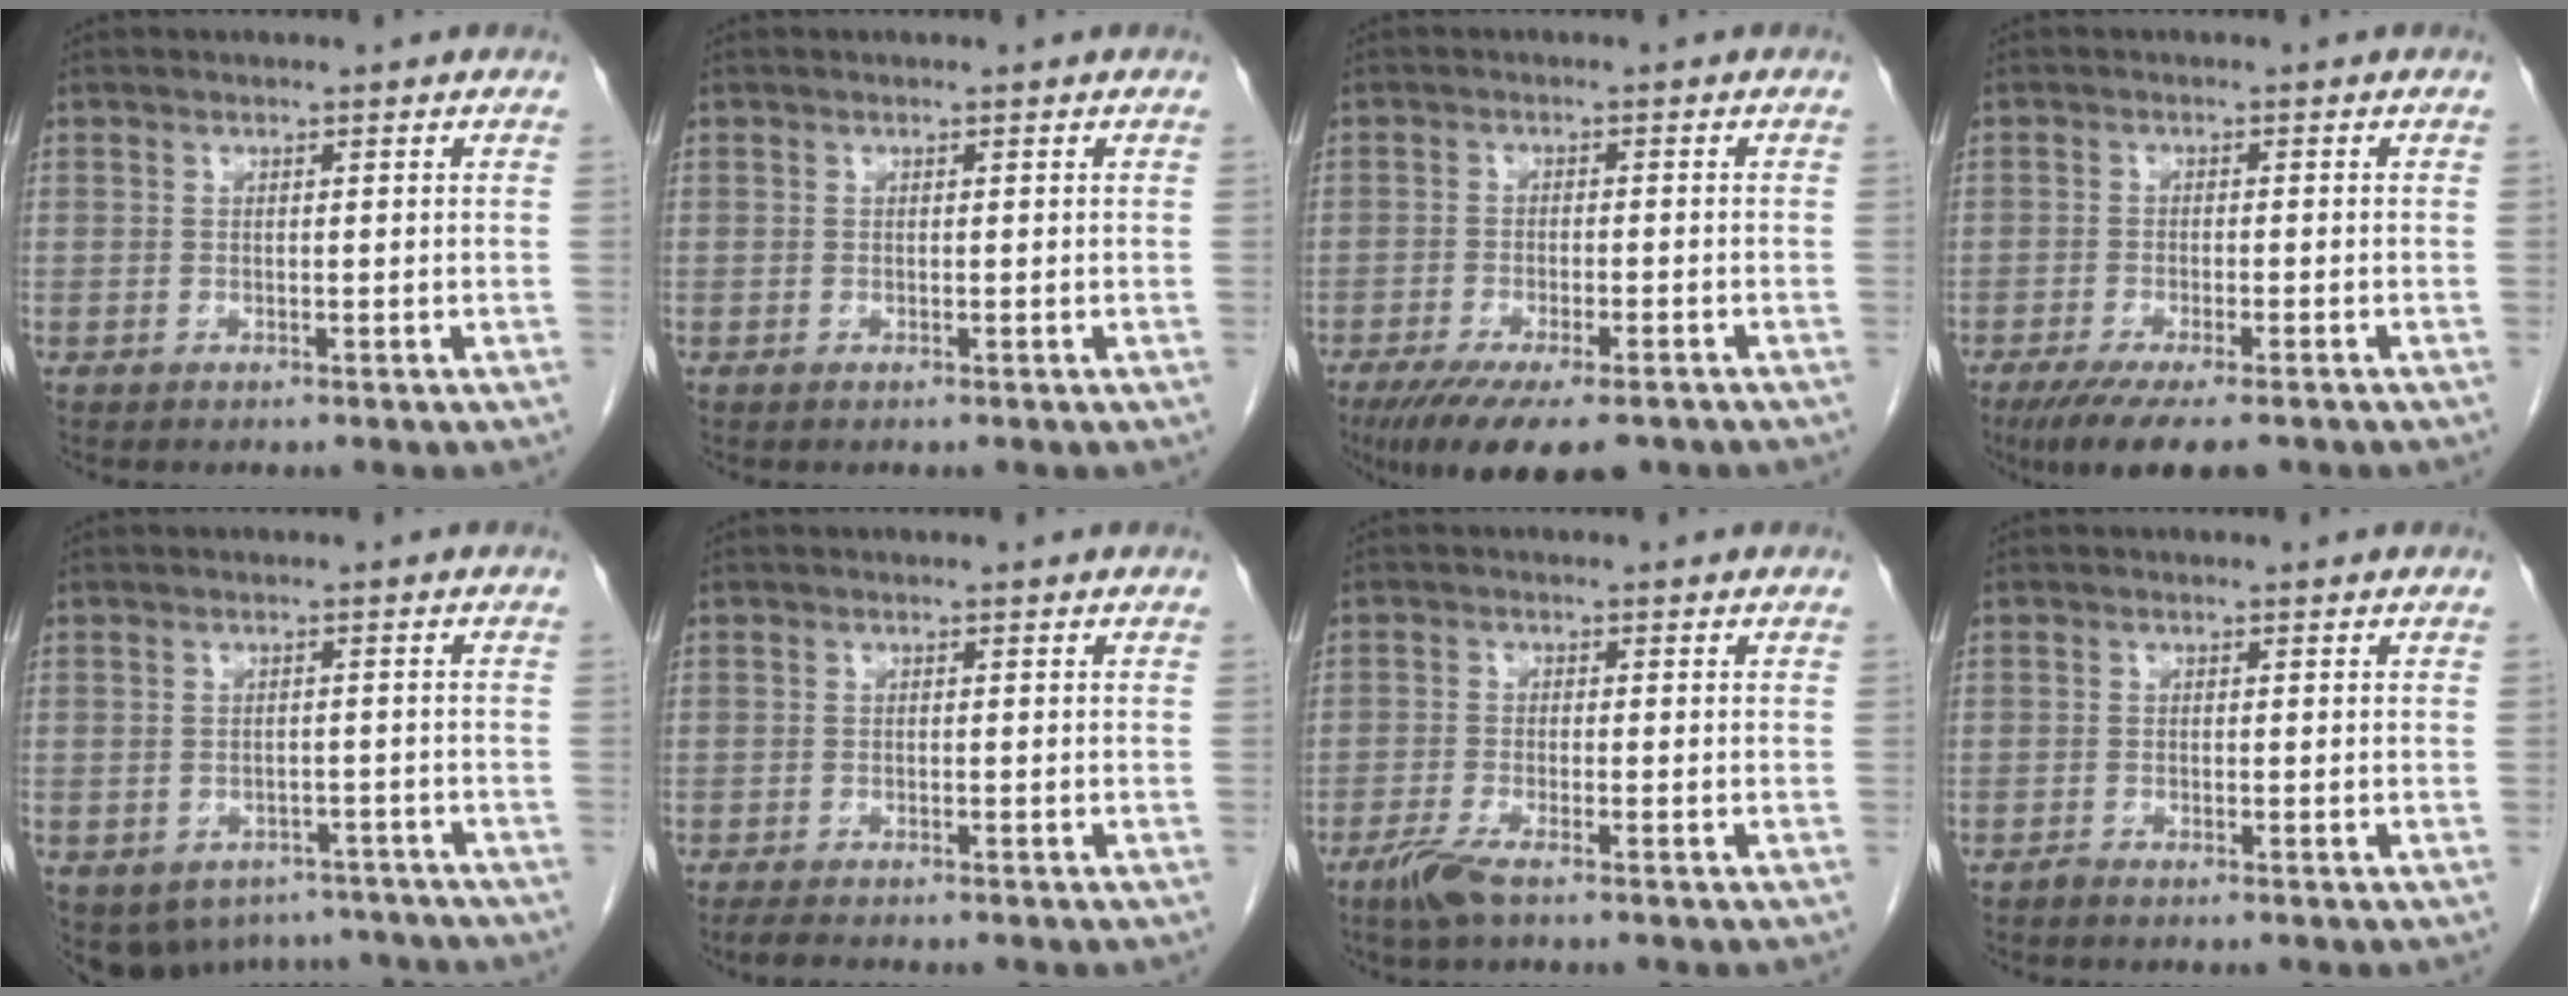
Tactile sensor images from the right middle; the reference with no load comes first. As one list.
[{"total": 0.0}, {"total": 12.3, "force": [-9.1, 3.1, 7.7], "torque": [-0.121, -0.019, -0.138]}, {"total": 9.1, "force": [-6.8, 1.8, 5.8], "torque": [-0.084, -0.017, -0.103]}, {"total": 11.4, "force": [-7.6, 8.0, 3.0], "torque": [-0.072, 0.013, -0.085]}, {"total": 2.5, "force": [-2.2, 0.5, 1.1], "torque": [-0.026, -0.008, -0.033]}, {"total": 3.5, "force": [-2.5, 0.4, 2.4], "torque": [-0.057, -0.007, -0.052]}, {"total": 0.6, "force": [-0.5, 0.0, 0.1], "torque": [-0.007, -0.001, -0.013]}]